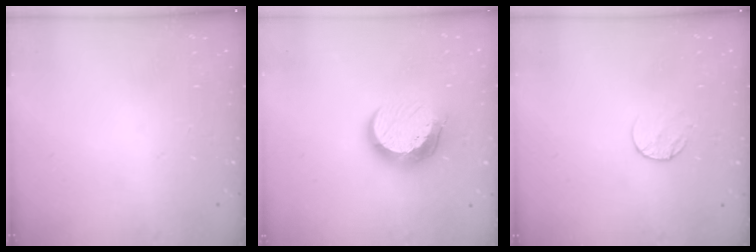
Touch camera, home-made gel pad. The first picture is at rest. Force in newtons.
{"total": 11.5, "press": 11.5, "slide": 0.8}
{"total": 5.5, "press": 5.5, "slide": 0.6}